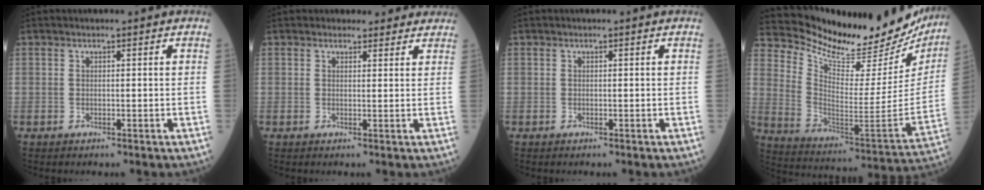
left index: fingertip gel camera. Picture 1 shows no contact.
{"total": 4.3, "force": [3.8, 1.9, 0.4], "torque": [0.007, 0.007, 0.035]}
{"total": 0.0}
{"total": 26.6, "force": [24.2, 6.6, 8.8], "torque": [-0.151, -0.077, 0.333]}